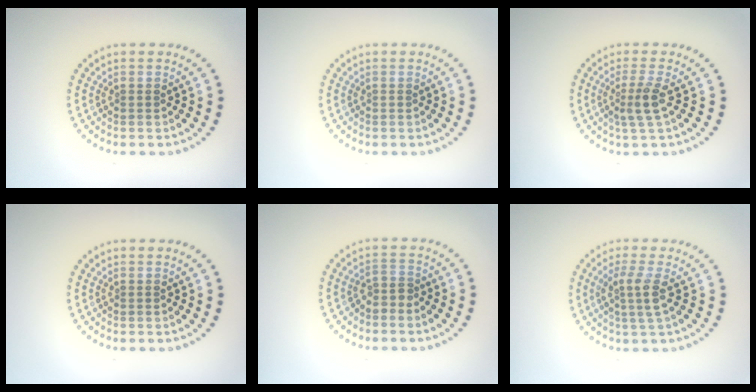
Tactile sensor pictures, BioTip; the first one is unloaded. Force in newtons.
{"total": 0.0}
{"total": 2.4, "press": 1.9, "slide": 1.5}
{"total": 0.0}
{"total": 1.6, "press": 1.2, "slide": 1.0}
{"total": 2.6, "press": 2.1, "slide": 1.5}